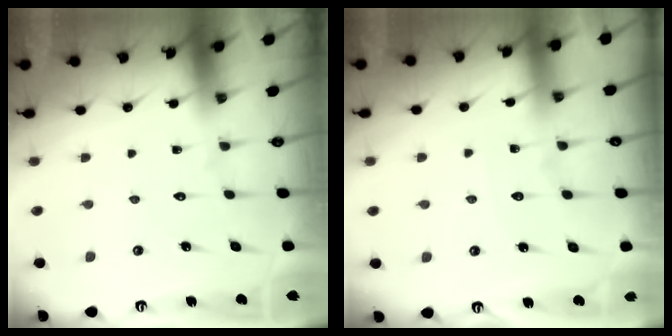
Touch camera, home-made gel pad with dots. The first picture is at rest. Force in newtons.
{"total": 4.1, "press": 4.1, "slide": 0.6}